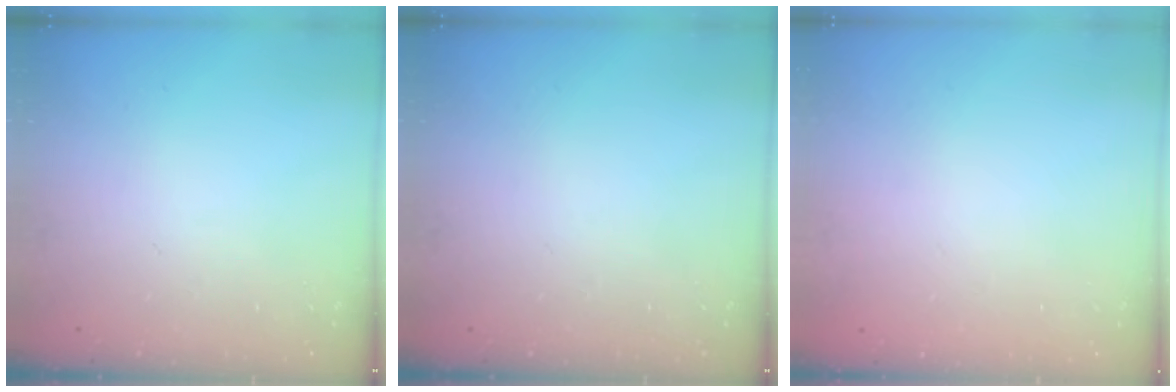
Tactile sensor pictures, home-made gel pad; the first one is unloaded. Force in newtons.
{"total": 0.0}
{"total": 1.9, "press": 1.9, "slide": 0.2}